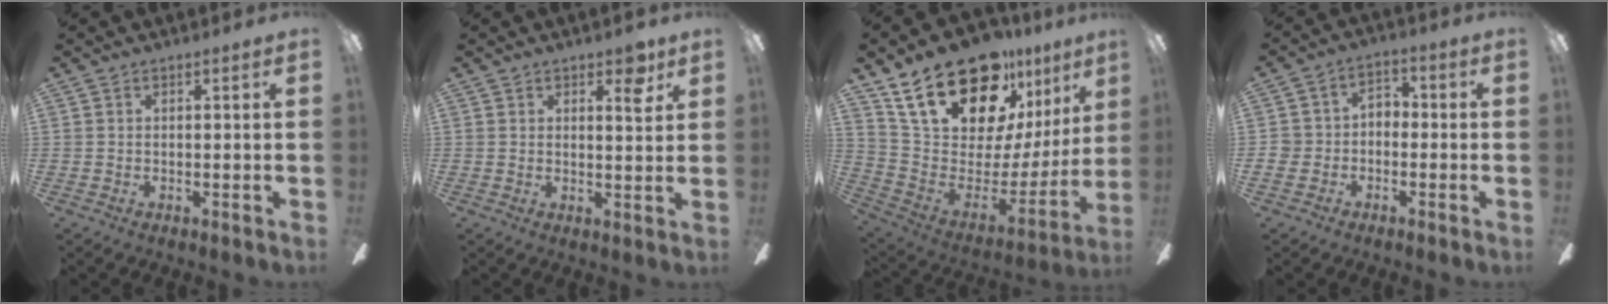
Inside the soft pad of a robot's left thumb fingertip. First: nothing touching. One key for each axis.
{"total": 4.7, "fx": 2.8, "fy": 2.0, "fz": 3.1, "tx": -0.028, "ty": -0.010, "tz": 0.042}
{"total": 26.1, "fx": 18.5, "fy": 11.3, "fz": 14.6, "tx": -0.247, "ty": -0.123, "tz": 0.338}
{"total": 5.0, "fx": -2.6, "fy": 4.0, "fz": 1.5, "tx": -0.033, "ty": 0.024, "tz": -0.051}